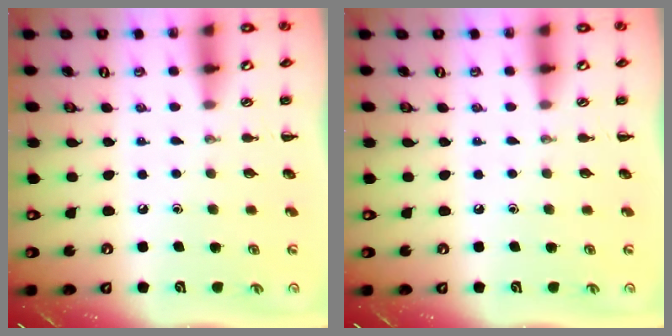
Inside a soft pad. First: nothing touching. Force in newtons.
{"total": 0.0}